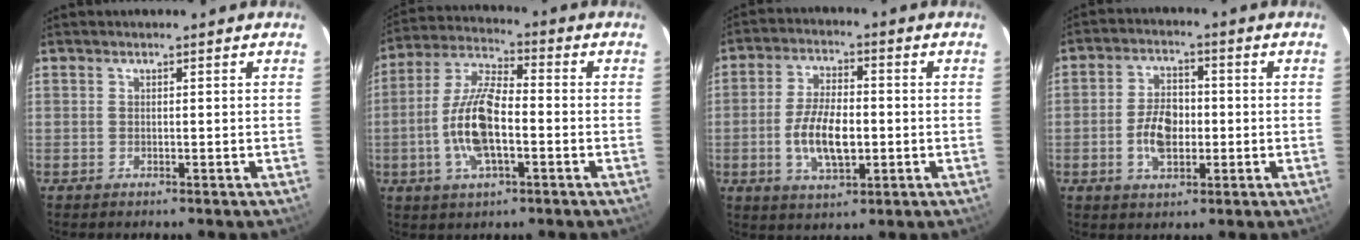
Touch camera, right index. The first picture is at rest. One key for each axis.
{"total": 12.6, "fx": -3.1, "fy": 4.7, "fz": 11.3, "tx": -0.238, "ty": 0.003, "tz": -0.062}
{"total": 9.8, "fx": -1.9, "fy": 4.5, "fz": 8.5, "tx": -0.170, "ty": -0.001, "tz": -0.032}
{"total": 7.6, "fx": -1.5, "fy": 4.6, "fz": 5.9, "tx": -0.114, "ty": 0.010, "tz": -0.022}